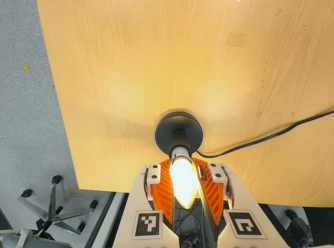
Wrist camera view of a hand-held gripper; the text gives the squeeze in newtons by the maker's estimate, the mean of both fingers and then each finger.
{"total": 21.2, "left": 18.0, "right": 24.4}